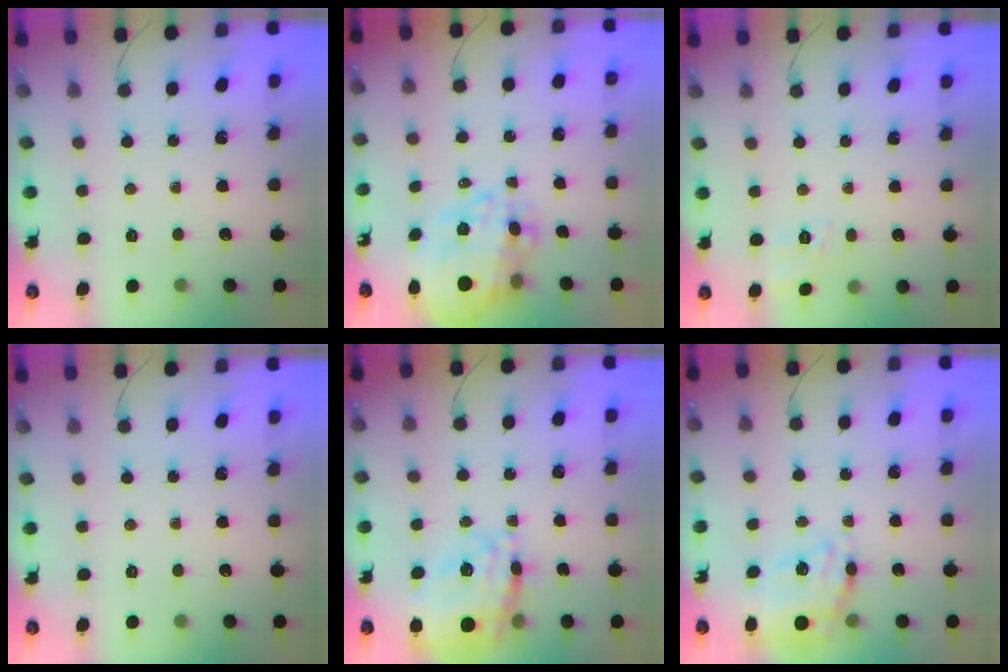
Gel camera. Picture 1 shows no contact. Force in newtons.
{"total": 12.2, "press": 11.9, "slide": 2.8}
{"total": 9.1, "press": 8.9, "slide": 2.2}
{"total": 0.0}
{"total": 23.1, "press": 22.6, "slide": 4.7}
{"total": 16.4, "press": 15.9, "slide": 3.9}